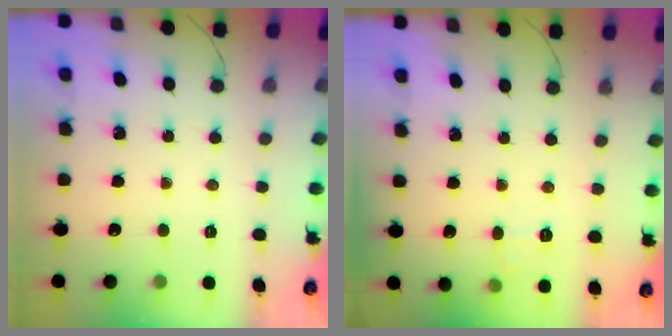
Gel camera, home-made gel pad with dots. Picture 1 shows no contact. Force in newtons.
{"total": 5.6, "press": 5.4, "slide": 1.4}